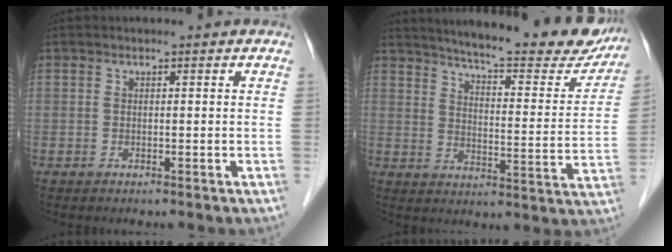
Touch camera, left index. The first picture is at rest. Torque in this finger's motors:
{"motor_torque": [0.12, -0.20, 0.41, 0.07]}